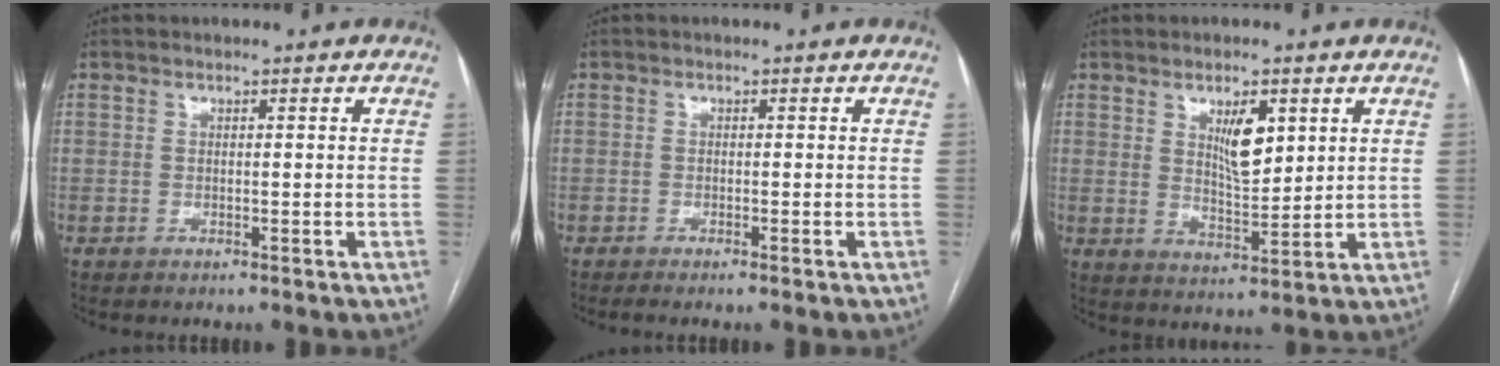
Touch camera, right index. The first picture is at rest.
{"total": 1.5, "force": [-1.1, -0.3, 0.9], "torque": [-0.014, -0.001, -0.018]}
{"total": 6.2, "force": [2.5, 2.1, 5.3], "torque": [-0.094, -0.006, 0.050]}